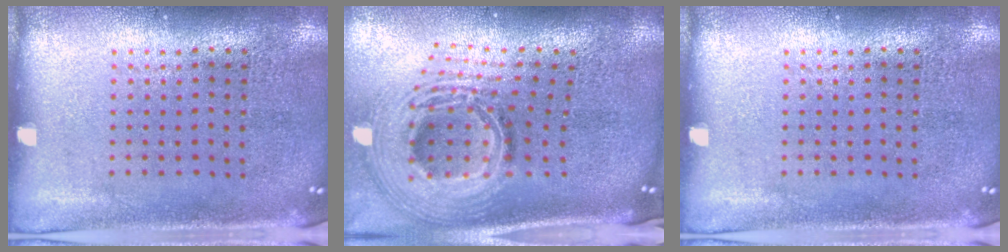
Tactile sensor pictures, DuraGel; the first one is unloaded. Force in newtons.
{"total": 3.1, "press": 2.1, "slide": 2.2}
{"total": 0.0}